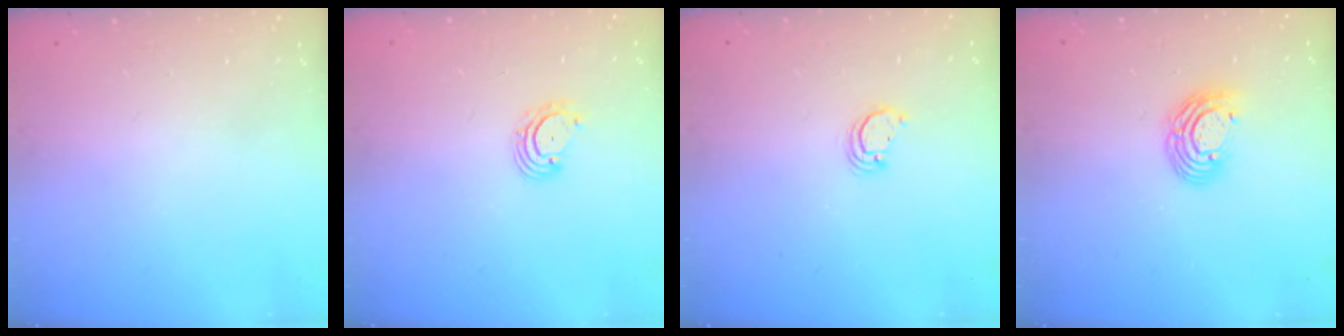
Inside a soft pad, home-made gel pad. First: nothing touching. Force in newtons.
{"total": 3.7, "press": 3.7, "slide": 0.4}
{"total": 2.9, "press": 2.9, "slide": 0.1}
{"total": 8.5, "press": 8.4, "slide": 1.3}